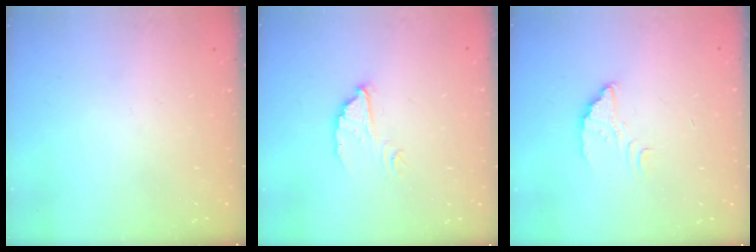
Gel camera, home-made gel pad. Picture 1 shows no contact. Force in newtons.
{"total": 4.6, "press": 4.6, "slide": 0.3}
{"total": 2.4, "press": 2.4, "slide": 0.1}